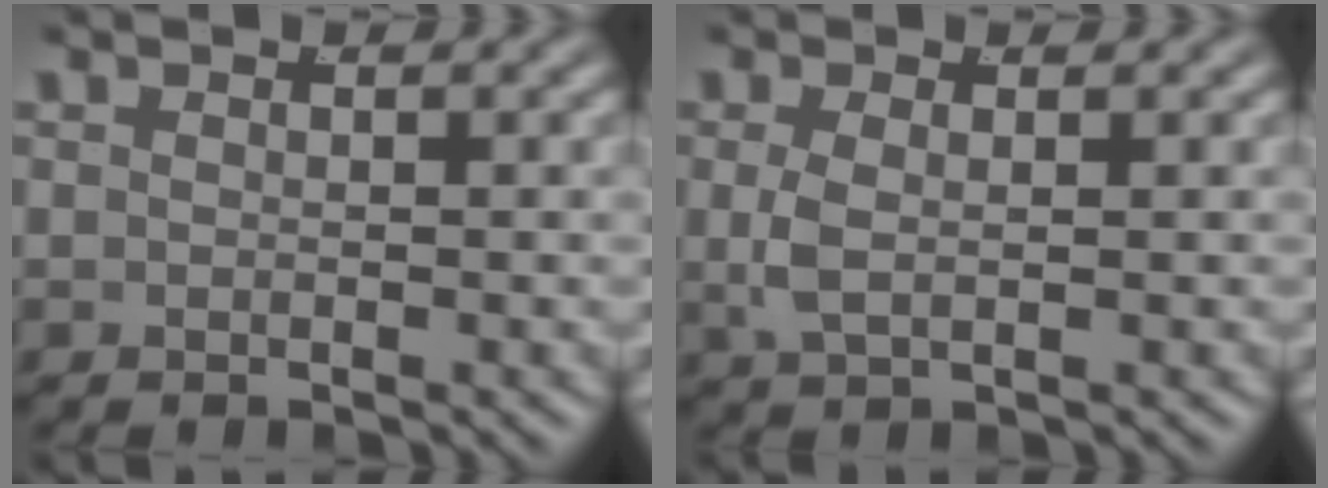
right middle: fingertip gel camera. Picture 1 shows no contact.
{"total": 1.8, "force": [0.2, 0.7, 1.6], "torque": [-0.046, -0.006, 0.010]}